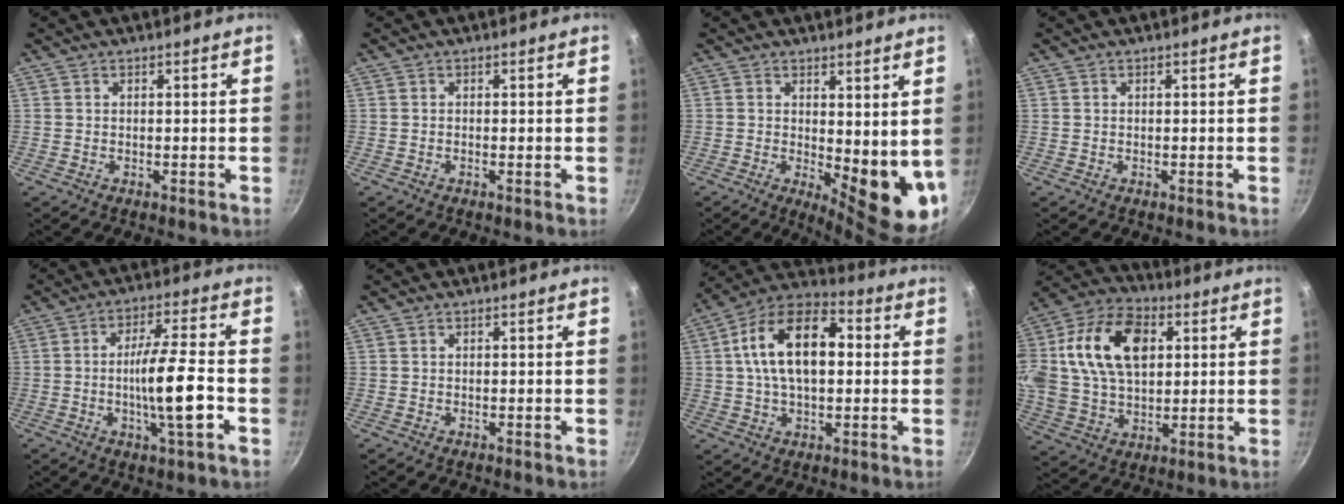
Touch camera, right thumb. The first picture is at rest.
{"total": 0.0}
{"total": 11.1, "force": [1.9, 4.5, 9.9], "torque": [-0.106, -0.029, 0.036]}
{"total": 0.0}
{"total": 10.9, "force": [-2.6, 1.3, 10.5], "torque": [-0.181, 0.016, -0.050]}
{"total": 0.0}
{"total": 17.0, "force": [2.4, 9.8, 13.6], "torque": [-0.207, 0.028, 0.024]}
{"total": 22.3, "force": [5.3, 14.5, 16.1], "torque": [-0.294, 0.017, 0.087]}